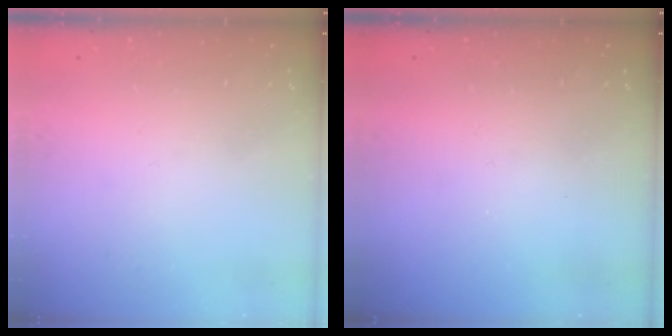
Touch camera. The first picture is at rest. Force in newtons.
{"total": 0.0}